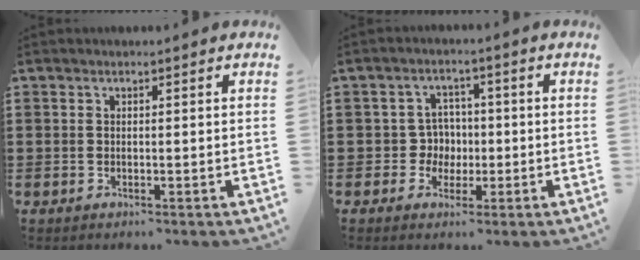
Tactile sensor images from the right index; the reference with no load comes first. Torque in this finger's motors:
{"motor_torque": [0.02, -0.31, 0.00, 0.01]}